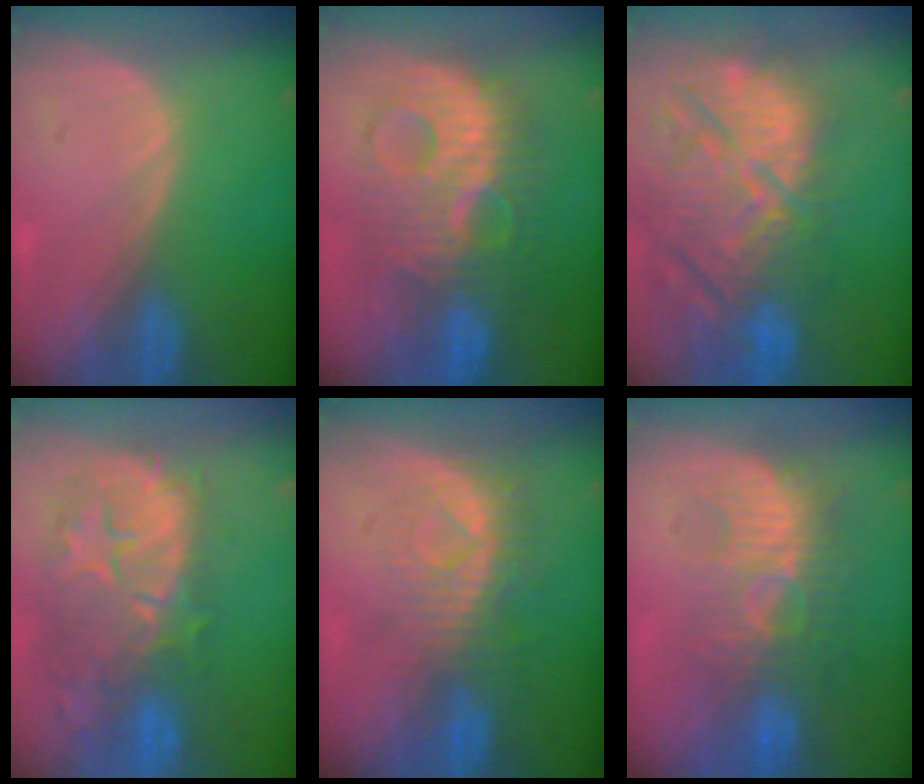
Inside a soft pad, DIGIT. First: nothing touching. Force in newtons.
{"total": 10.9, "press": 10.9, "slide": 0.5}
{"total": 14.8, "press": 12.9, "slide": 7.3}
{"total": 11.4, "press": 10.5, "slide": 4.5}
{"total": 8.1, "press": 7.2, "slide": 3.7}
{"total": 9.1, "press": 8.7, "slide": 2.7}